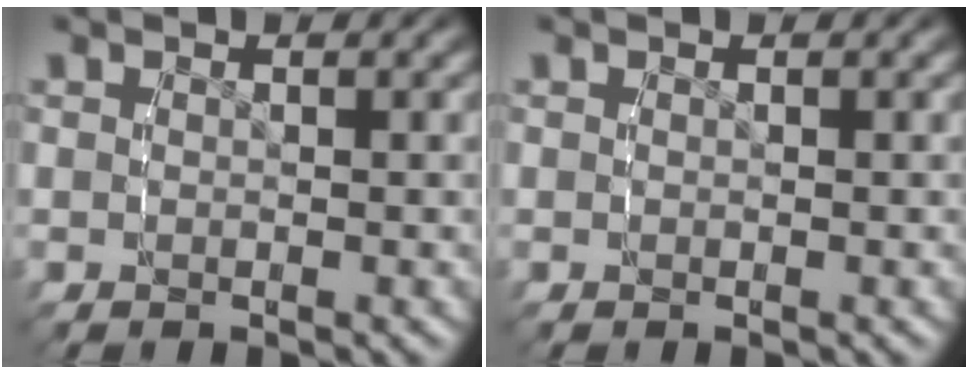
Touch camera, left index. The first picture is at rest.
{"total": 0.0}